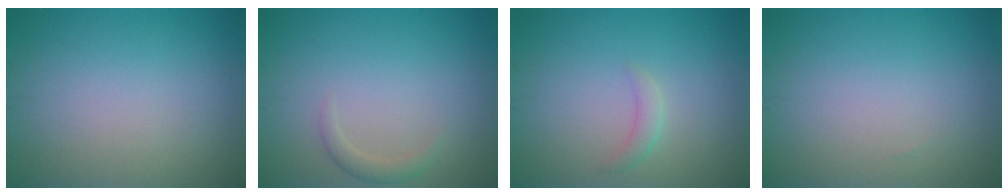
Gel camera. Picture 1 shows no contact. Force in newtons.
{"total": 1.2, "press": 1.2, "slide": 0.0}
{"total": 1.2, "press": 1.2, "slide": 0.1}
{"total": 0.0}